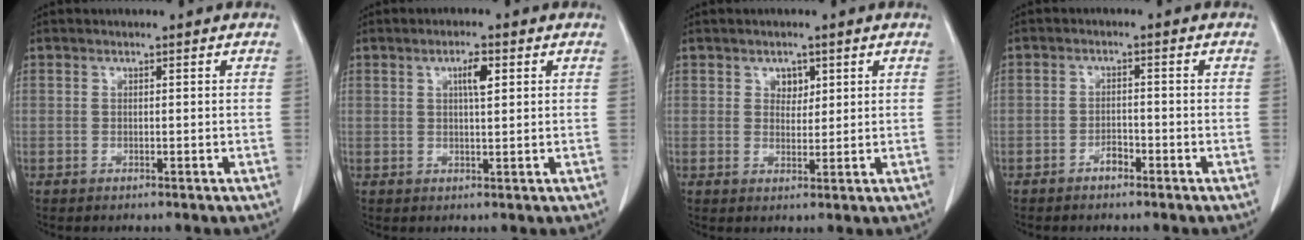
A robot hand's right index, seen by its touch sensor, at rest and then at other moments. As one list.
[{"total": 3.1, "force": [1.1, 0.5, 2.8], "torque": [-0.050, 0.001, 0.018]}, {"total": 2.3, "force": [1.2, 1.7, 1.1], "torque": [-0.013, -0.001, 0.019]}, {"total": 1.9, "force": [-1.4, 0.8, 0.9], "torque": [-0.013, 0.005, -0.022]}]